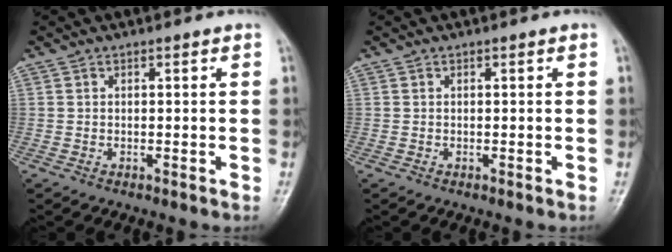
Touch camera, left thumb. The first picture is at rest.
{"total": 0.0}